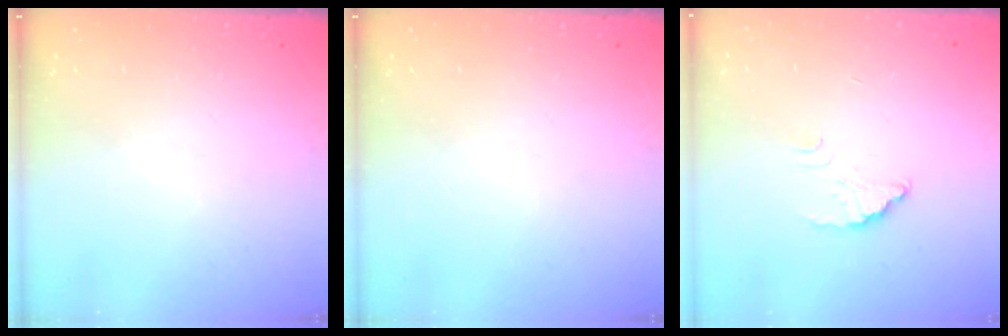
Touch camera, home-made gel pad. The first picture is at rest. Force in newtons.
{"total": 0.0}
{"total": 2.2, "press": 2.2, "slide": 0.1}